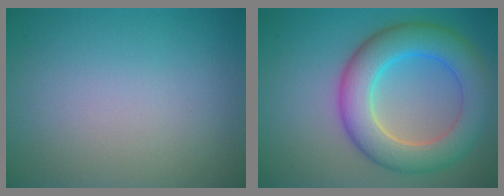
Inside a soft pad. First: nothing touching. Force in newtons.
{"total": 7.9, "press": 7.9, "slide": 0.5}